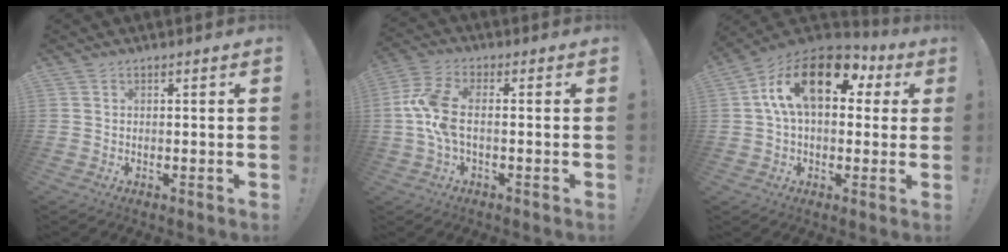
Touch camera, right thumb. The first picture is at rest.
{"total": 9.2, "force": [-0.6, 4.2, 8.1], "torque": [-0.178, 0.003, -0.008]}
{"total": 19.1, "force": [6.1, 10.1, 15.0], "torque": [-0.252, -0.011, 0.099]}